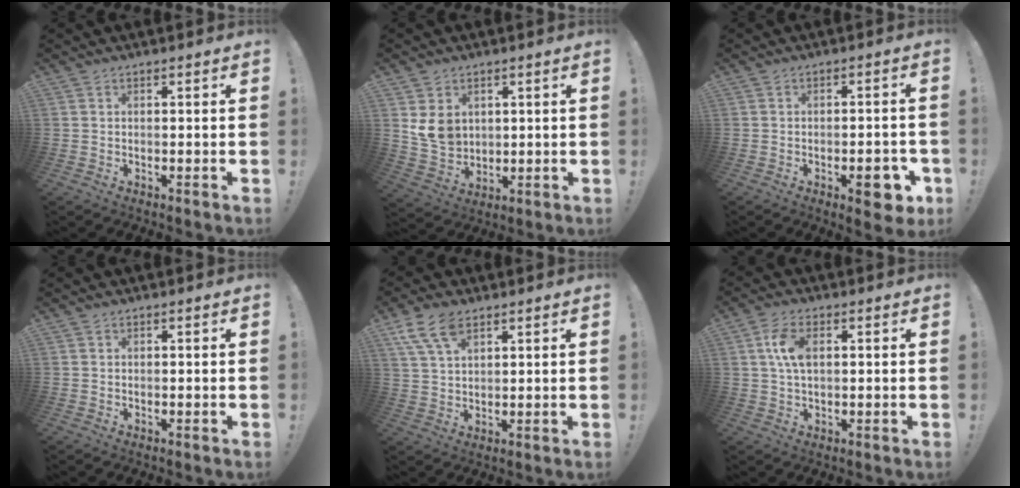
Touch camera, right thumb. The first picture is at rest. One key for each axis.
{"total": 7.9, "fx": 3.0, "fy": 6.4, "fz": 3.6, "tx": -0.062, "ty": -0.010, "tz": 0.064}
{"total": 8.1, "fx": -3.4, "fy": 3.0, "fz": 6.7, "tx": -0.074, "ty": 0.012, "tz": -0.050}
{"total": 0.0}
{"total": 8.9, "fx": 5.4, "fy": 4.4, "fz": 5.6, "tx": -0.109, "ty": -0.010, "tz": 0.106}
{"total": 7.3, "fx": 1.6, "fy": 3.8, "fz": 6.0, "tx": -0.124, "ty": 0.009, "tz": 0.028}